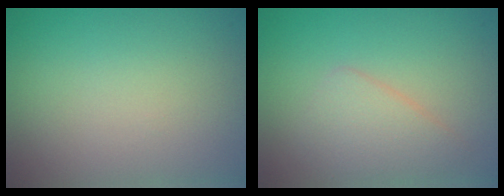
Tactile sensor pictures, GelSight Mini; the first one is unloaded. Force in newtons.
{"total": 2.6, "press": 2.6, "slide": 0.1}